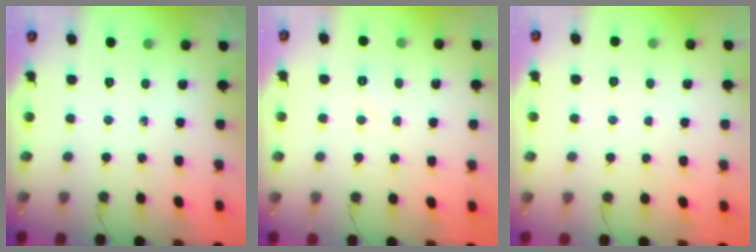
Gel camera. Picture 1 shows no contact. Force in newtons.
{"total": 4.4, "press": 4.4, "slide": 0.5}
{"total": 4.9, "press": 2.9, "slide": 4.0}